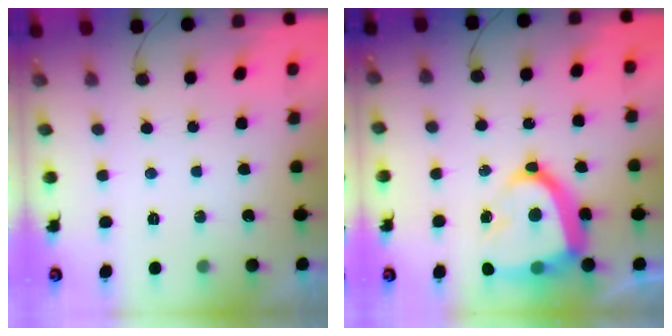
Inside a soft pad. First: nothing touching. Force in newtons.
{"total": 17.3, "press": 17.2, "slide": 1.6}